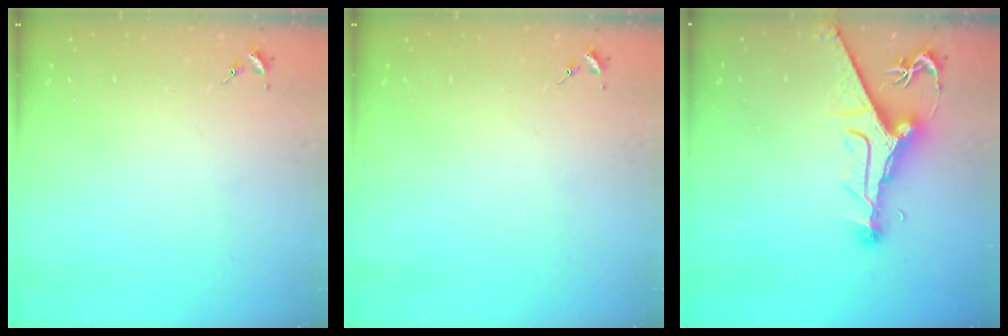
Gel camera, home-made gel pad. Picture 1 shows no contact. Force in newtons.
{"total": 0.0}
{"total": 12.8, "press": 12.7, "slide": 1.7}